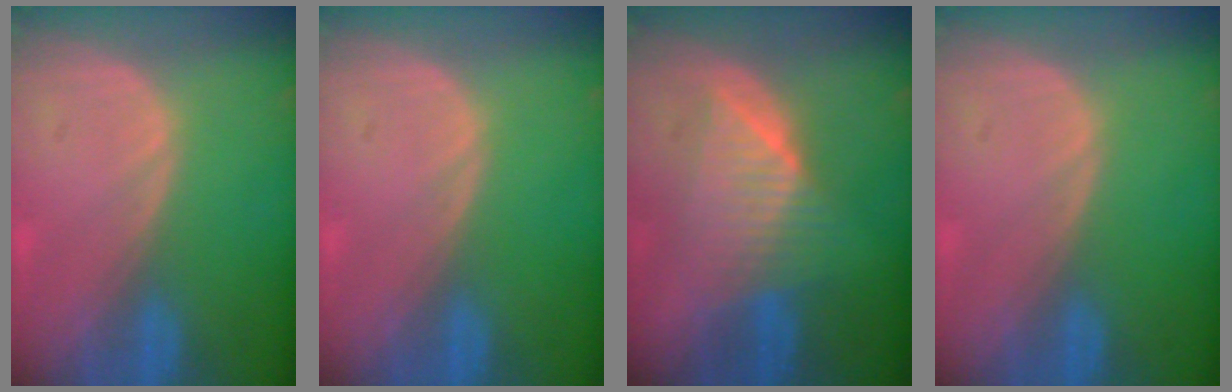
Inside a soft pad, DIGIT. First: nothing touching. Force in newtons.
{"total": 0.0}
{"total": 6.6, "press": 6.6, "slide": 0.1}
{"total": 0.0}